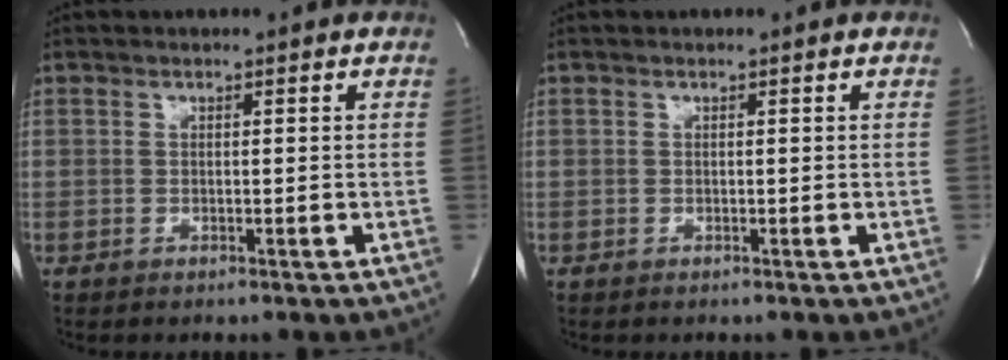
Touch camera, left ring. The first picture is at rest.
{"total": 0.0}